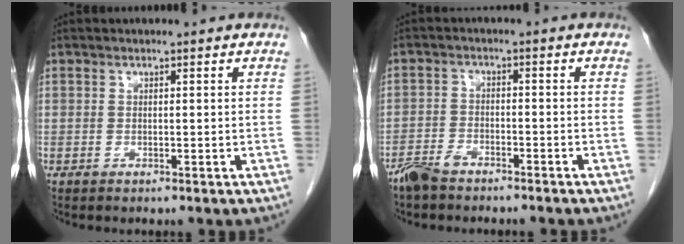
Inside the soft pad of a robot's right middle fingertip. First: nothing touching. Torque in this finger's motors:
{"motor_torque": [-0.52, -0.41, -0.07, -0.01]}